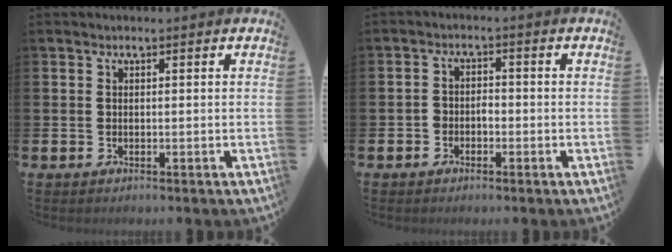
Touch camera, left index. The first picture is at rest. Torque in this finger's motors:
{"motor_torque": [0.01, 0.07, -0.01, 0.01]}